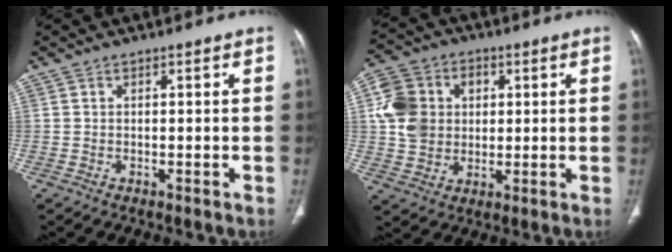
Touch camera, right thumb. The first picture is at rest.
{"total": 12.0, "force": [1.8, 10.1, 6.1], "torque": [-0.099, 0.011, 0.033]}